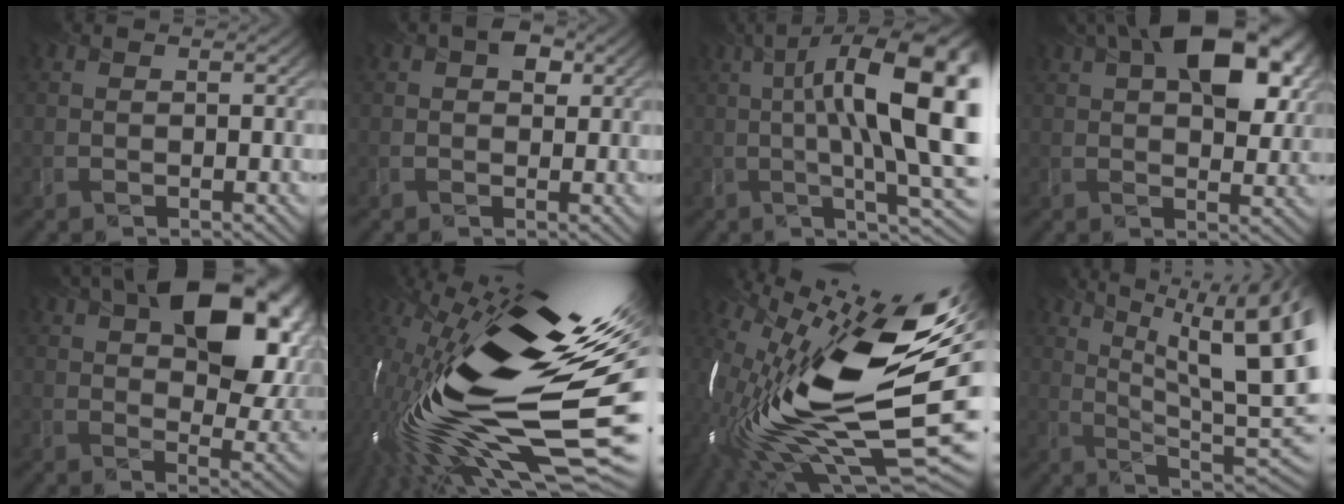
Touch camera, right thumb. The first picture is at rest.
{"total": 2.7, "force": [0.9, 2.0, 1.6], "torque": [-0.021, 0.002, 0.015]}
{"total": 17.3, "force": [2.1, 5.0, 16.4], "torque": [-0.238, 0.024, 0.043]}
{"total": 14.5, "force": [5.9, 7.1, 11.2], "torque": [-0.162, 0.018, 0.076]}
{"total": 18.4, "force": [7.3, 9.8, 13.8], "torque": [-0.180, 0.023, 0.095]}
{"total": 21.0, "force": [-0.8, 8.4, 19.2], "torque": [-0.377, -0.051, -0.011]}
{"total": 20.4, "force": [0.2, 8.8, 18.5], "torque": [-0.363, -0.029, 0.003]}
{"total": 18.1, "force": [6.9, 6.3, 15.5], "torque": [-0.215, 0.028, 0.116]}